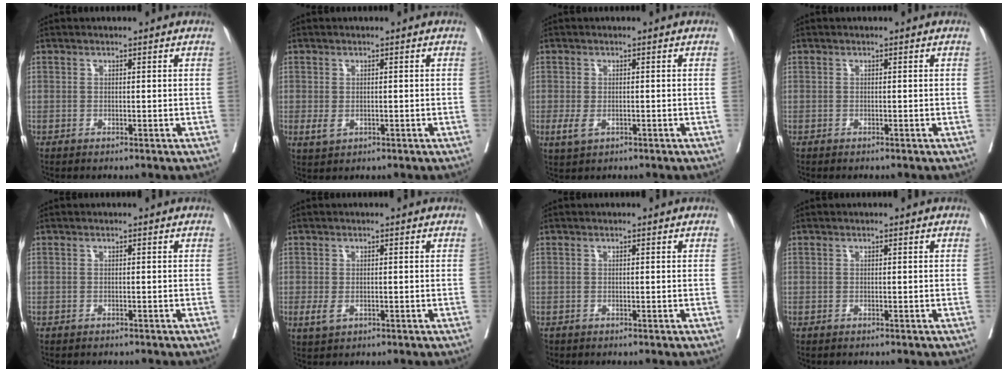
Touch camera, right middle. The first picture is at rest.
{"total": 2.0, "force": [-0.4, 1.3, 1.4], "torque": [-0.028, -0.004, 0.001]}
{"total": 2.6, "force": [-0.9, 1.4, 1.9], "torque": [-0.043, -0.005, -0.011]}
{"total": 0.7, "force": [-0.6, 0.2, 0.2], "torque": [-0.005, -0.001, -0.012]}
{"total": 1.6, "force": [-1.4, 0.6, 0.5], "torque": [-0.015, -0.002, -0.017]}
{"total": 2.3, "force": [-0.7, 1.3, 1.7], "torque": [-0.036, -0.004, -0.008]}
{"total": 0.6, "force": [-0.5, 0.3, 0.0], "torque": [-0.009, 0.001, -0.010]}
{"total": 0.0}